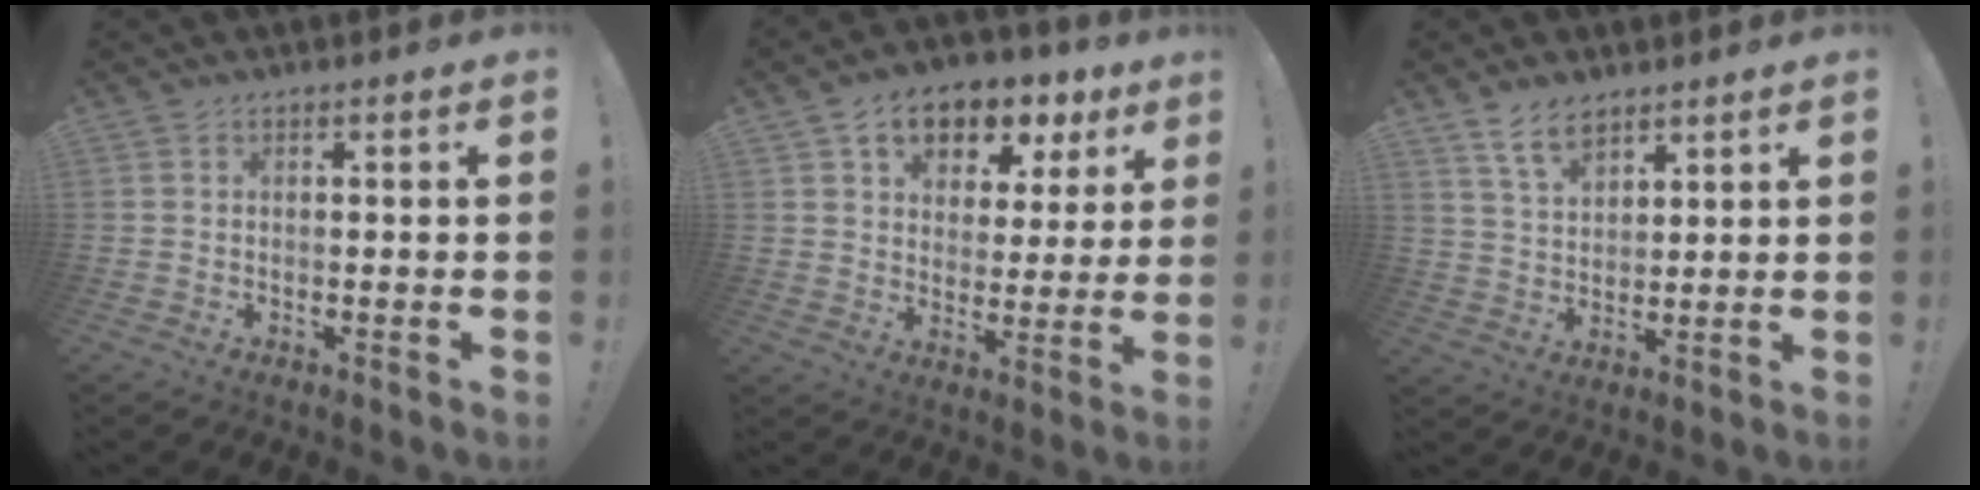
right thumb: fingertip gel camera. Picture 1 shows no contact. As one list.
[{"total": 11.1, "force": [6.7, 7.0, 5.4], "torque": [-0.077, -0.041, 0.121]}, {"total": 6.7, "force": [5.1, 3.2, 3.0], "torque": [-0.055, -0.023, 0.097]}]